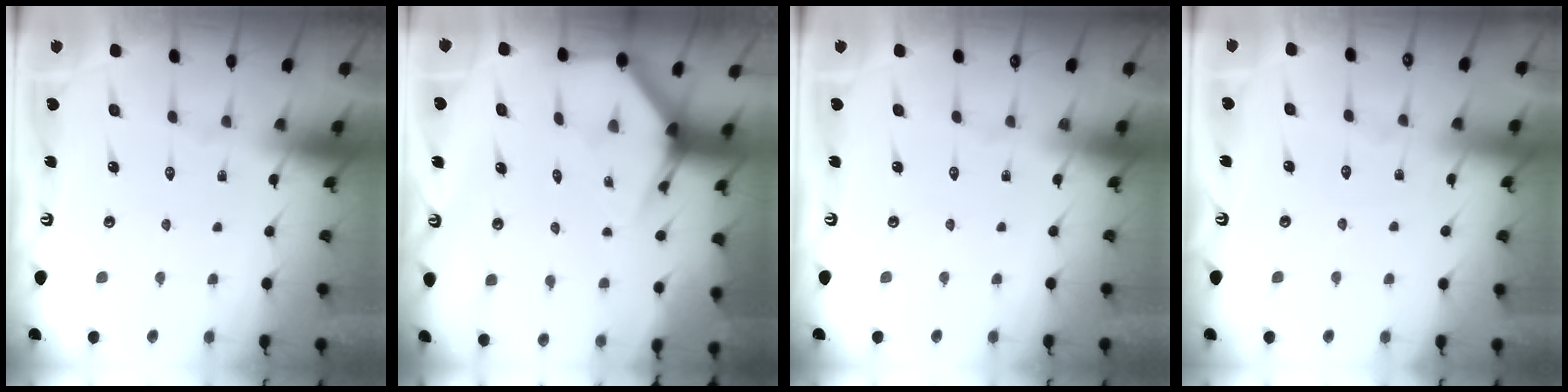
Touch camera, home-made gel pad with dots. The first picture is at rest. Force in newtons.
{"total": 3.9, "press": 3.9, "slide": 0.2}
{"total": 0.0}
{"total": 3.7, "press": 3.7, "slide": 0.5}